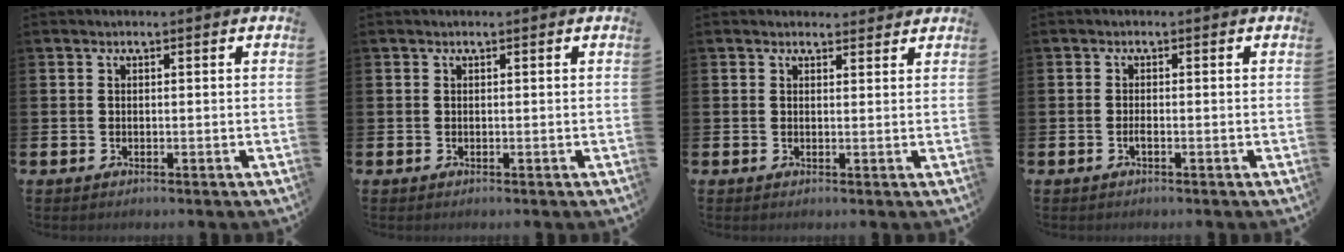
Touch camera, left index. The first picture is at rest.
{"total": 0.0}
{"total": 1.5, "force": [1.4, 0.4, 0.0], "torque": [0.007, -0.004, 0.024]}
{"total": 0.8, "force": [-0.5, 0.1, 0.6], "torque": [-0.018, 0.000, -0.007]}